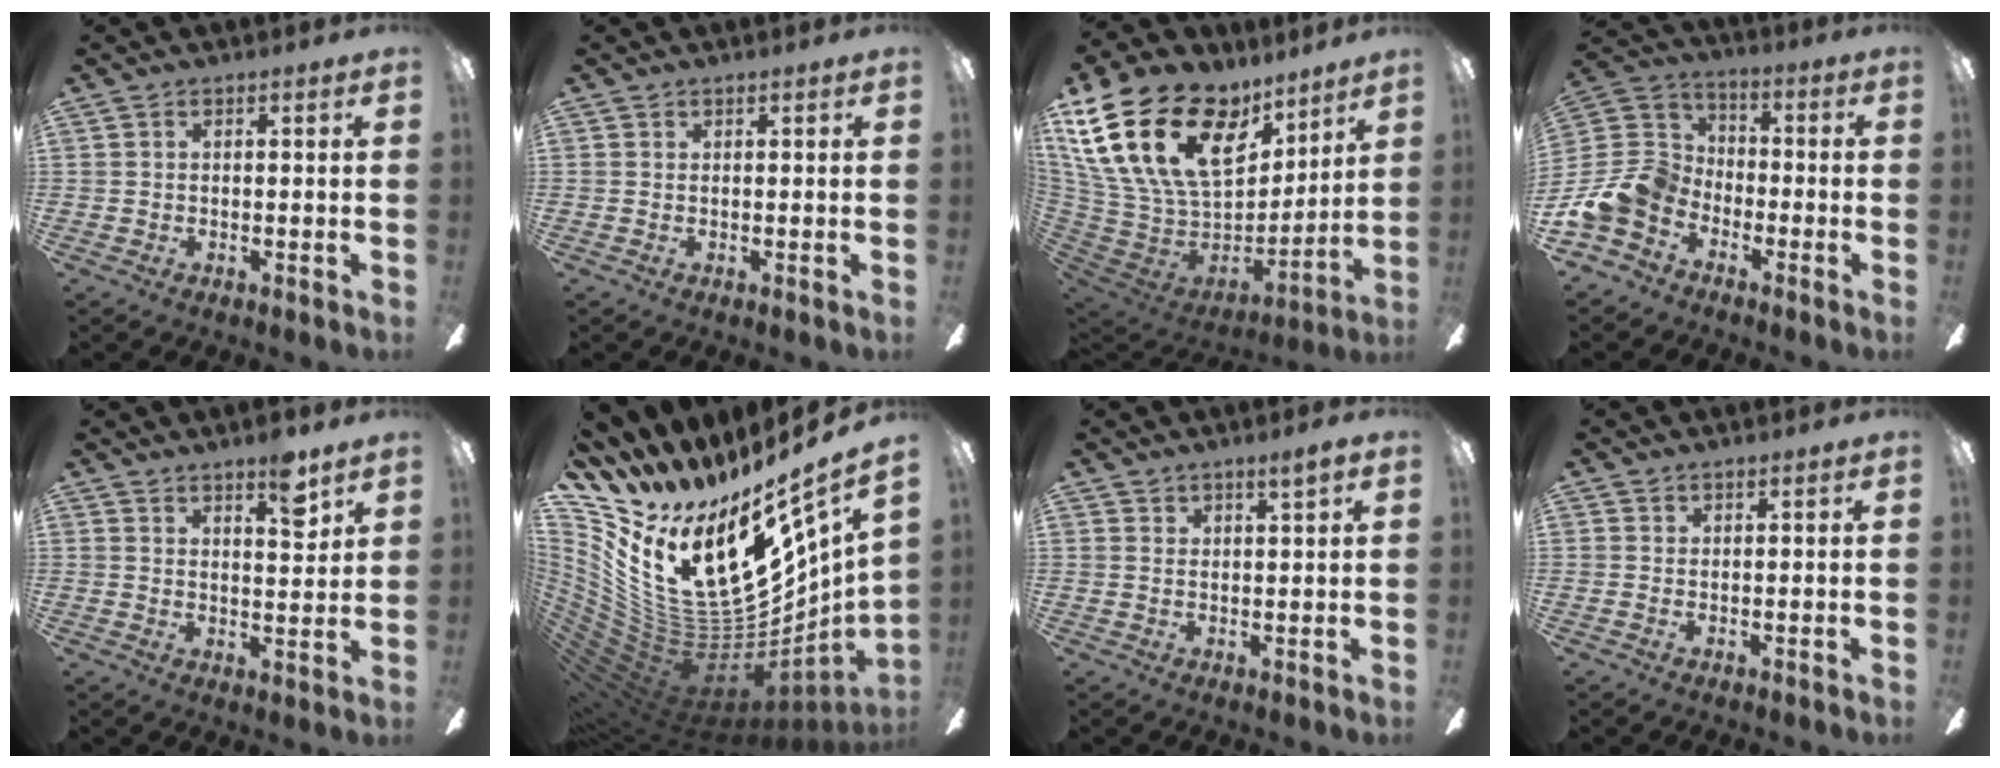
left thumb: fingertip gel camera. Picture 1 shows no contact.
{"total": 0.0}
{"total": 27.7, "force": [13.5, 16.8, 17.4], "torque": [-0.358, -0.063, 0.267]}
{"total": 12.8, "force": [-6.4, 9.3, 6.1], "torque": [-0.143, 0.038, -0.119]}
{"total": 7.2, "force": [5.3, 1.7, 4.5], "torque": [-0.045, -0.033, 0.082]}
{"total": 27.1, "force": [7.6, 13.4, 22.3], "torque": [-0.411, -0.130, 0.204]}
{"total": 2.5, "force": [2.1, -0.1, 1.3], "torque": [-0.030, -0.005, 0.036]}
{"total": 0.7, "force": [0.5, 0.0, 0.4], "torque": [-0.009, -0.002, 0.009]}